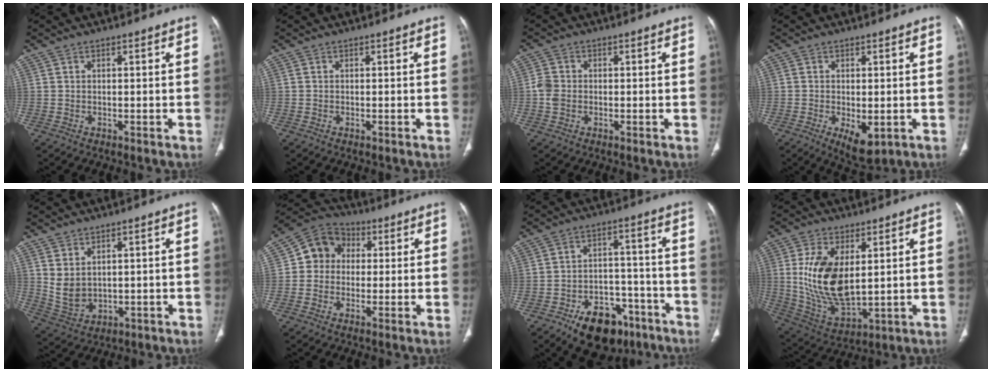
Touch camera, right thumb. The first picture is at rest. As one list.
[{"total": 0.0}, {"total": 3.2, "force": [-0.4, 2.6, 1.8], "torque": [-0.039, 0.008, -0.010]}, {"total": 6.4, "force": [-1.9, 3.3, 5.2], "torque": [-0.078, -0.012, -0.018]}, {"total": 5.8, "force": [1.7, 4.1, 3.8], "torque": [-0.065, -0.011, 0.055]}, {"total": 9.0, "force": [0.9, 8.0, 3.9], "torque": [-0.040, 0.019, 0.000]}, {"total": 14.5, "force": [-9.1, 8.6, 7.3], "torque": [-0.067, 0.067, -0.132]}, {"total": 15.4, "force": [2.8, 8.2, 12.8], "torque": [-0.241, -0.022, 0.071]}]